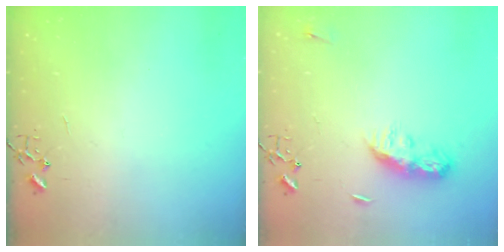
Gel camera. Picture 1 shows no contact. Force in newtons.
{"total": 8.7, "press": 8.7, "slide": 0.4}